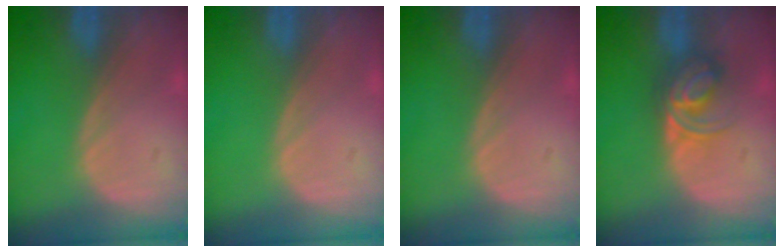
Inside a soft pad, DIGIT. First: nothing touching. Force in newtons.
{"total": 0.0}
{"total": 0.0}
{"total": 5.6, "press": 4.9, "slide": 2.8}